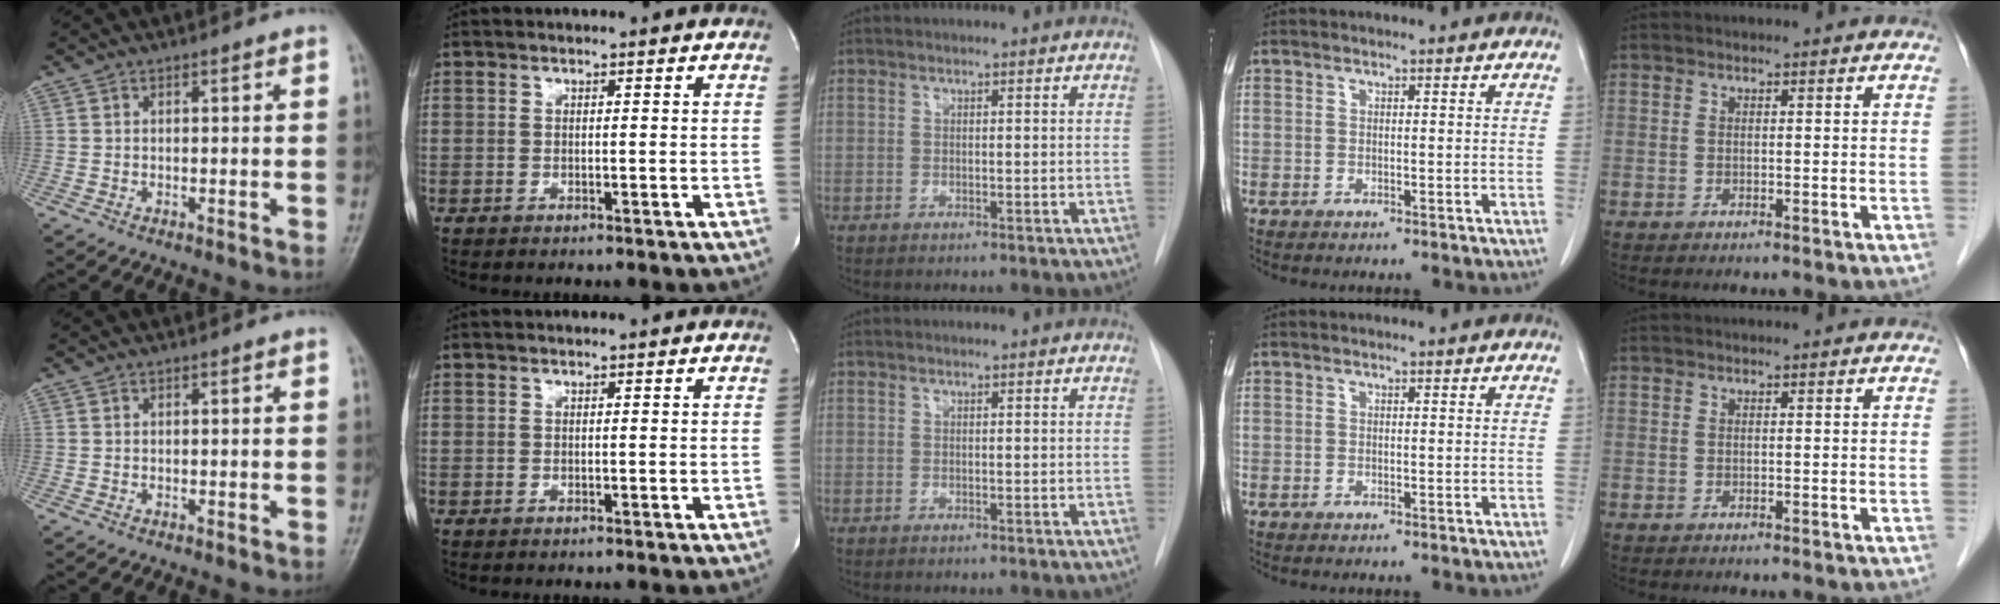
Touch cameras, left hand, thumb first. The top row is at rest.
{}